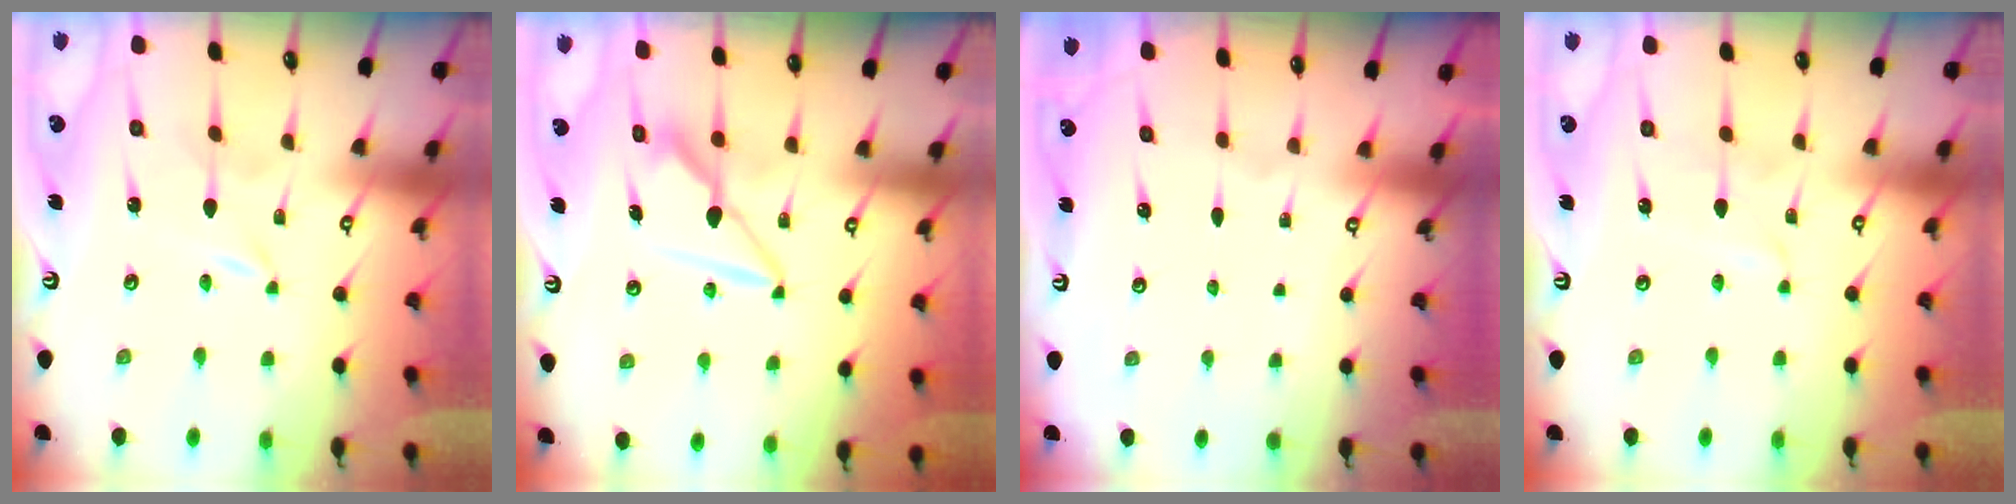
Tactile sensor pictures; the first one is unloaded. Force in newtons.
{"total": 9.8, "press": 9.8, "slide": 0.5}
{"total": 0.0}
{"total": 2.6, "press": 2.6, "slide": 0.3}